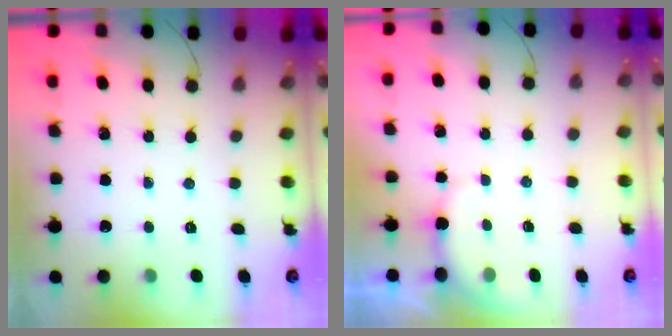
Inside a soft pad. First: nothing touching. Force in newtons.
{"total": 2.8, "press": 2.7, "slide": 0.7}